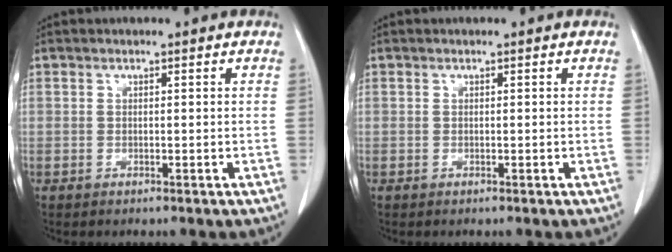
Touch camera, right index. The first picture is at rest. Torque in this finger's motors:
{"motor_torque": [0.00, 0.00, 0.00, 0.00]}